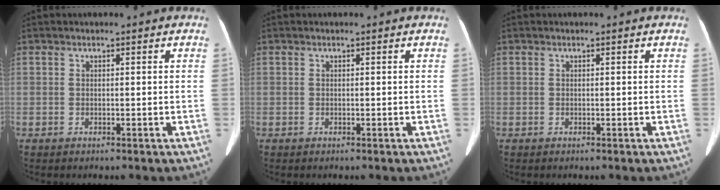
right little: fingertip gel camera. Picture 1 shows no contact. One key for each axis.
{"total": 0.0}
{"total": 0.0}